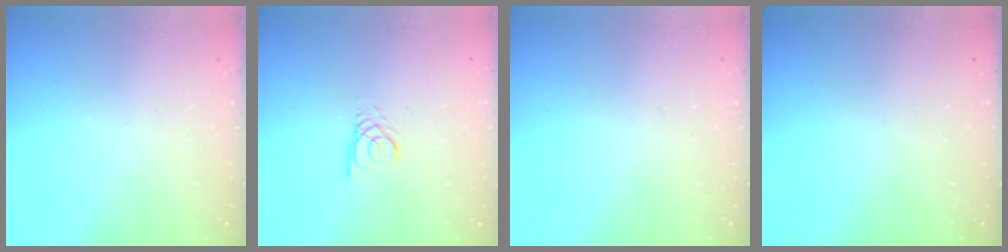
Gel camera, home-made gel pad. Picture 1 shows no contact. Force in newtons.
{"total": 2.7, "press": 2.7, "slide": 0.1}
{"total": 0.0}
{"total": 0.0}